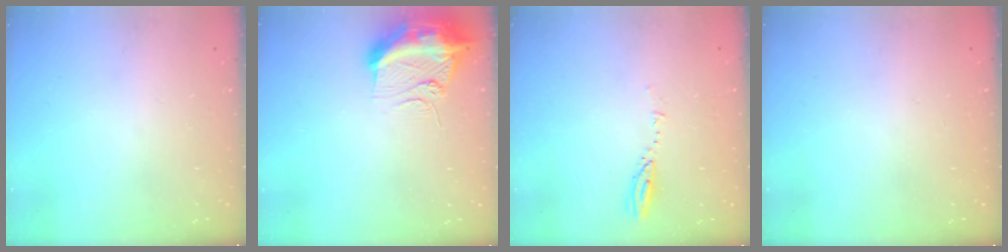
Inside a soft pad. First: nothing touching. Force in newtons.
{"total": 13.2, "press": 13.1, "slide": 1.4}
{"total": 2.9, "press": 2.9, "slide": 0.3}
{"total": 0.0}